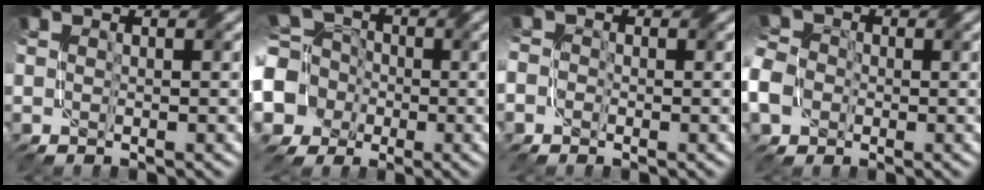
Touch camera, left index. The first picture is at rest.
{"total": 9.3, "force": [-1.6, 8.5, 3.2], "torque": [-0.099, -0.008, -0.051]}
{"total": 2.1, "force": [-1.0, 1.8, 0.4], "torque": [-0.012, 0.003, -0.018]}
{"total": 6.0, "force": [-1.7, 5.0, 2.8], "torque": [-0.081, 0.001, -0.039]}